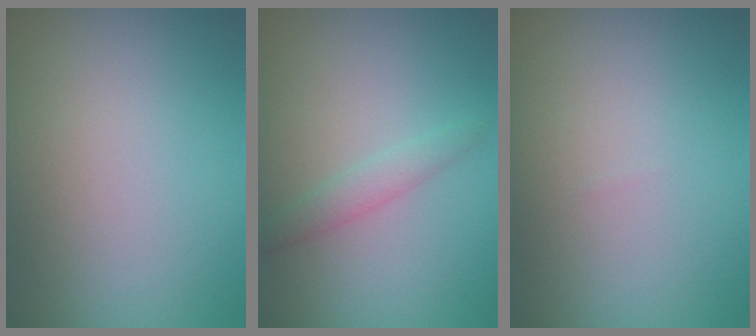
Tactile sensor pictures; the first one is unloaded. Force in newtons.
{"total": 1.6, "press": 1.6, "slide": 0.1}
{"total": 0.0}